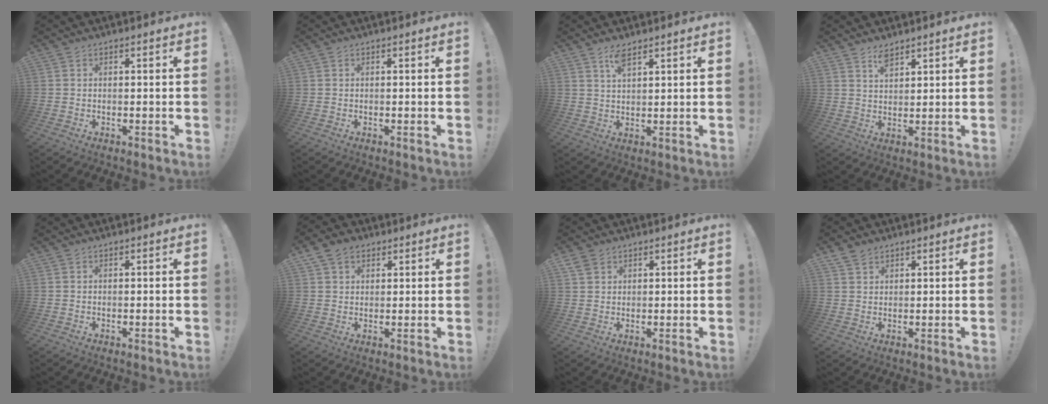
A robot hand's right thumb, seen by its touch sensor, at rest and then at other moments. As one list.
[{"total": 0.0}, {"total": 4.4, "force": [3.0, 1.4, 2.8], "torque": [-0.049, -0.013, 0.052]}, {"total": 4.4, "force": [3.6, 1.9, 1.7], "torque": [-0.021, -0.022, 0.065]}, {"total": 0.0}, {"total": 6.0, "force": [3.2, 4.4, 2.5], "torque": [-0.043, -0.002, 0.065]}, {"total": 3.7, "force": [2.7, 2.4, 0.7], "torque": [-0.010, -0.012, 0.051]}, {"total": 3.3, "force": [2.7, 1.8, 0.9], "torque": [-0.010, -0.014, 0.050]}]